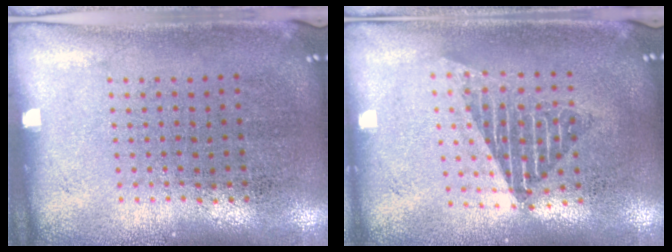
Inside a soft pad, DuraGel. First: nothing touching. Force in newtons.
{"total": 1.7, "press": 1.4, "slide": 1.0}